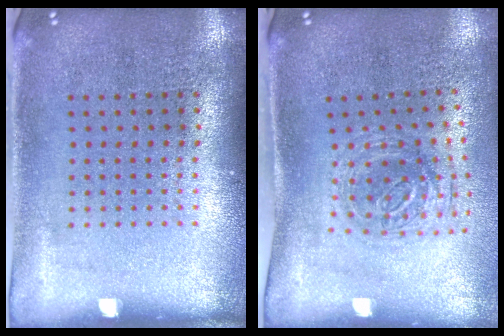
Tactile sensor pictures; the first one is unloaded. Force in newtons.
{"total": 1.1, "press": 1.0, "slide": 0.4}